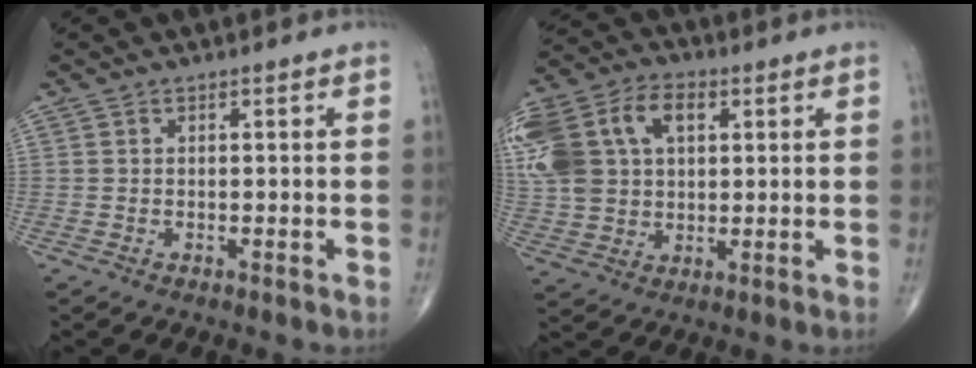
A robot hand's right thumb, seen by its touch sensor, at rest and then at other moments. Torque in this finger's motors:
{"motor_torque": [2.11, 2.21, 1.55, 0.38, 0.18]}